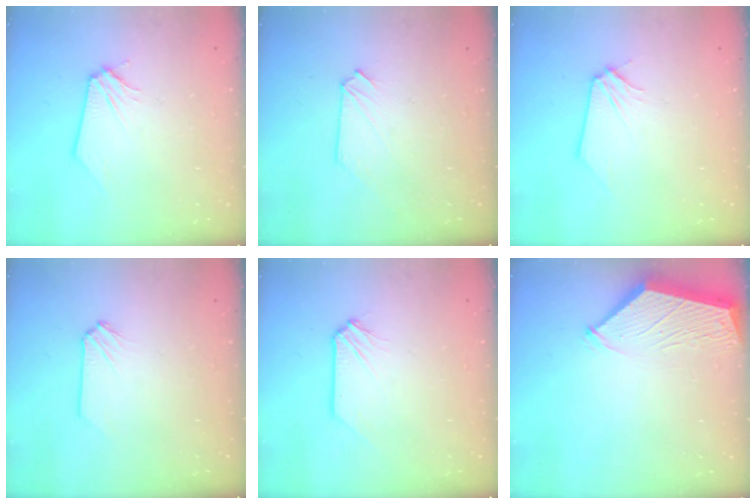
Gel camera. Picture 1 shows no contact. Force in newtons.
{"total": 0.0}
{"total": 0.0}
{"total": 0.0}
{"total": 0.0}
{"total": 2.9, "press": 2.9, "slide": 0.4}